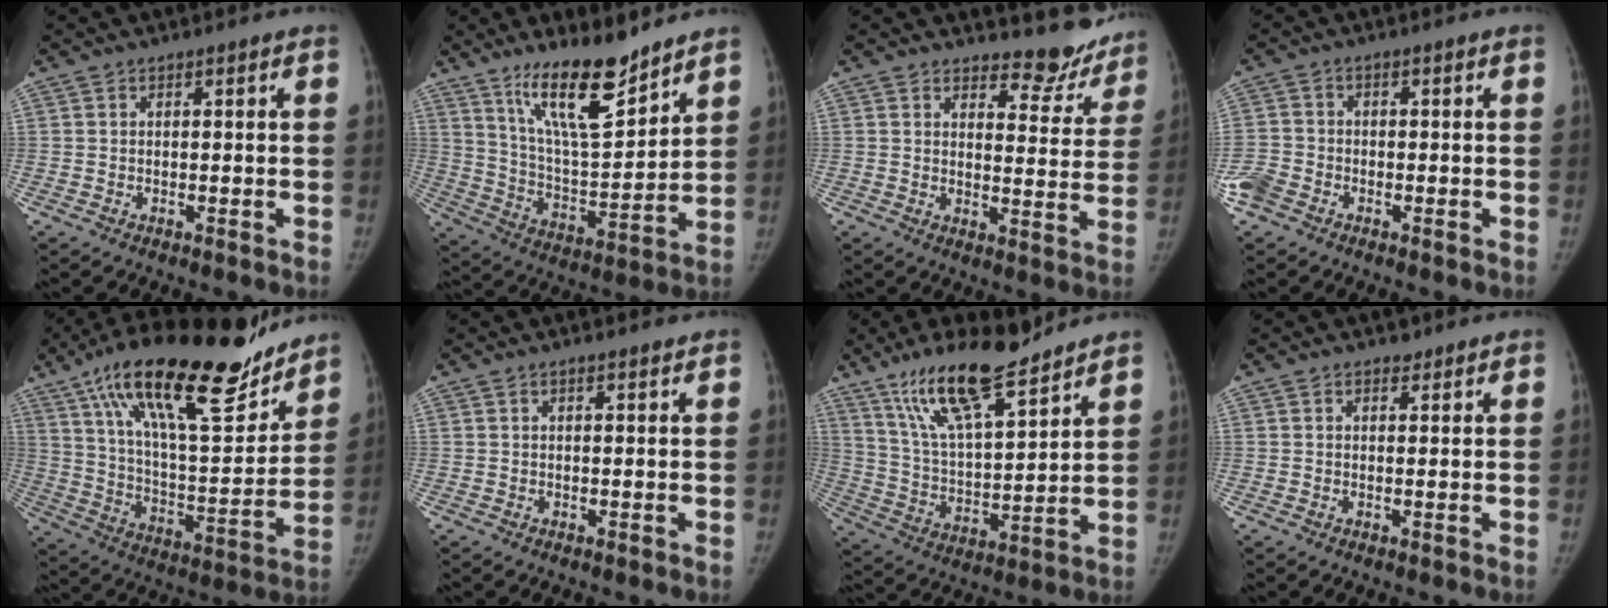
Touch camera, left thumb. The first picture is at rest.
{"total": 15.6, "force": [11.6, 3.9, 9.8], "torque": [-0.142, -0.084, 0.214]}
{"total": 10.2, "force": [9.5, 3.7, 0.8], "torque": [0.033, -0.086, 0.101]}
{"total": 5.1, "force": [-2.9, 3.7, 2.1], "torque": [-0.051, 0.009, -0.060]}
{"total": 29.1, "force": [20.1, 8.8, 19.1], "torque": [-0.279, -0.059, 0.330]}
{"total": 1.1, "force": [0.8, 0.3, 0.6], "torque": [-0.009, 0.000, 0.013]}
{"total": 17.7, "force": [13.1, 4.6, 11.1], "torque": [-0.173, -0.066, 0.241]}
{"total": 1.1, "force": [0.9, 0.6, 0.1], "torque": [0.004, -0.007, 0.010]}